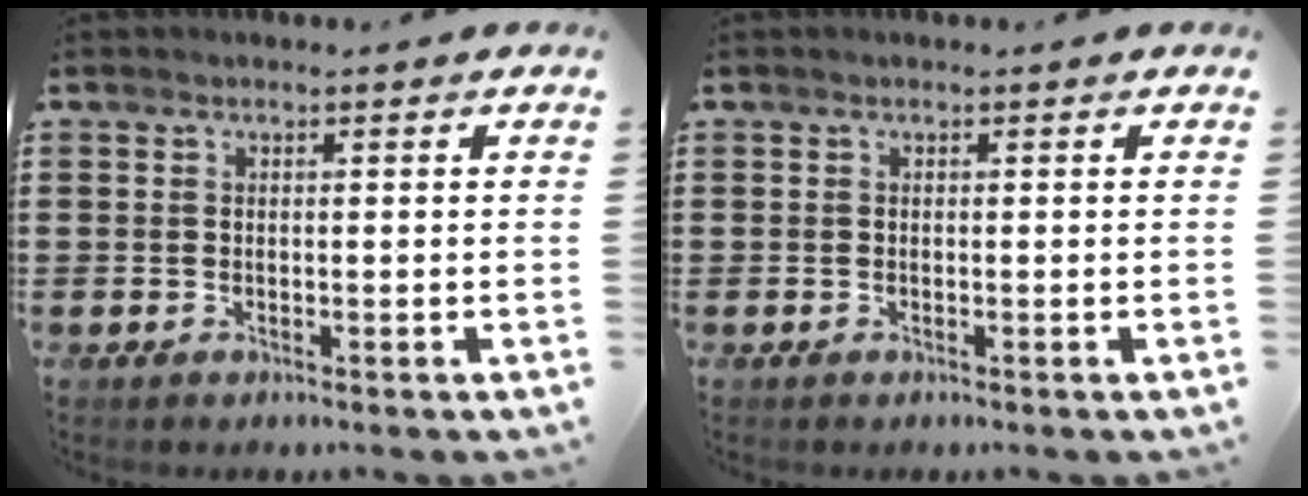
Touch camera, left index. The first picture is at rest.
{"total": 0.0}